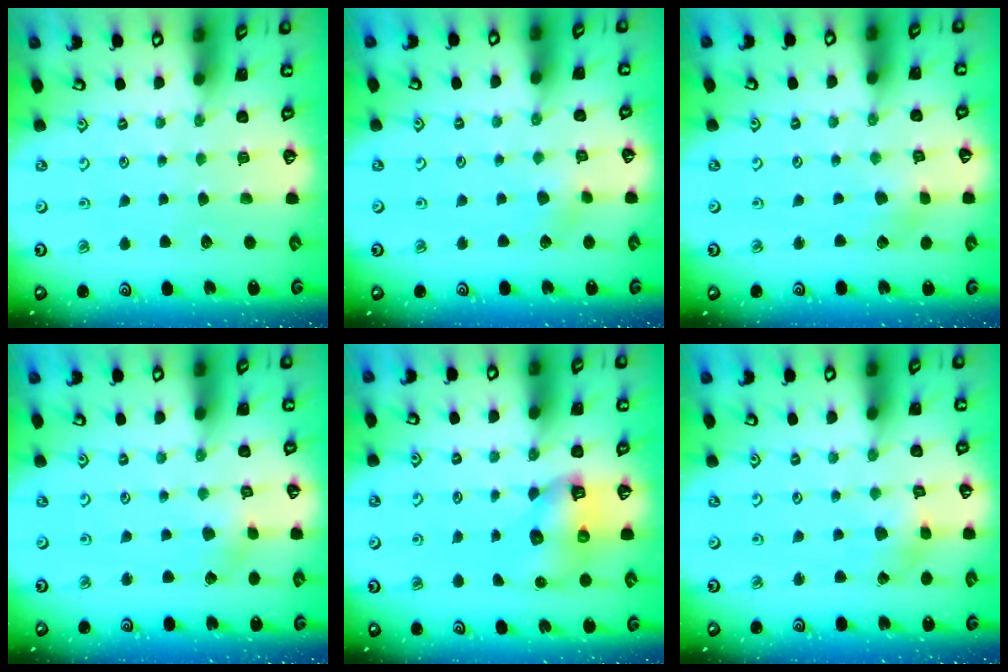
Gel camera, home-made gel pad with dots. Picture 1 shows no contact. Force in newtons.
{"total": 2.9, "press": 2.8, "slide": 0.2}
{"total": 2.4, "press": 2.4, "slide": 0.2}
{"total": 2.1, "press": 2.1, "slide": 0.2}
{"total": 7.7, "press": 7.7, "slide": 0.8}
{"total": 2.7, "press": 2.7, "slide": 0.2}